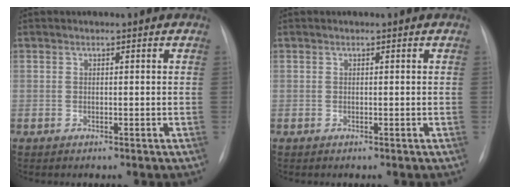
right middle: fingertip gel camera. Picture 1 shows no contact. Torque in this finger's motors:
{"motor_torque": [-0.58, -0.22, -0.03, 0.00]}